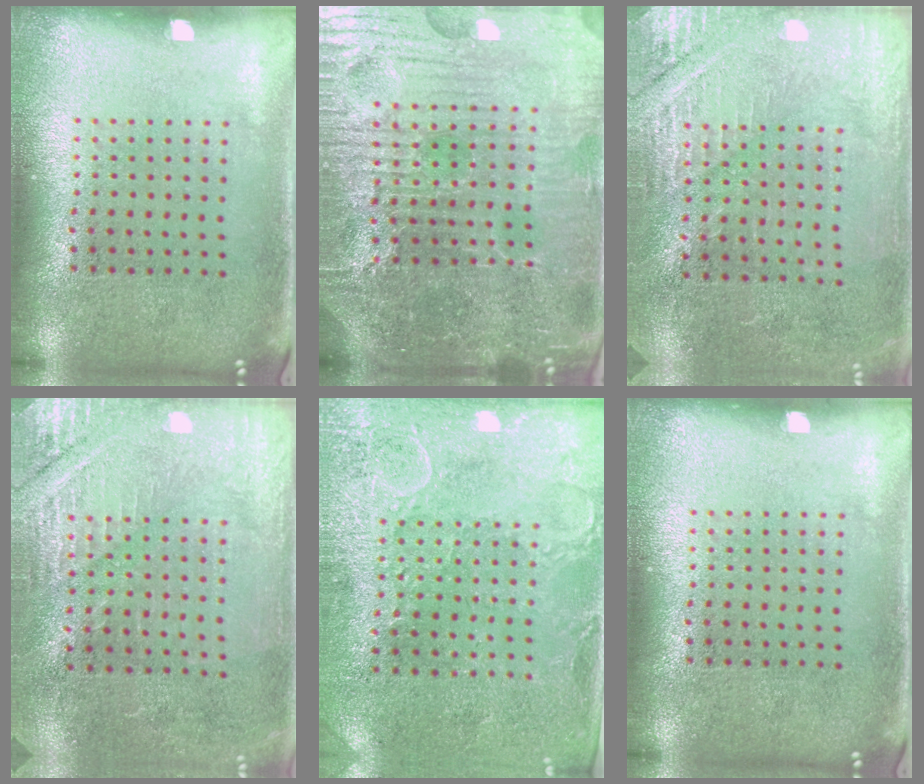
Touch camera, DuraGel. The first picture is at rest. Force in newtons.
{"total": 6.2, "press": 5.7, "slide": 2.4}
{"total": 2.9, "press": 2.9, "slide": 0.4}
{"total": 2.9, "press": 2.9, "slide": 0.4}
{"total": 2.8, "press": 2.7, "slide": 0.8}
{"total": 0.0}